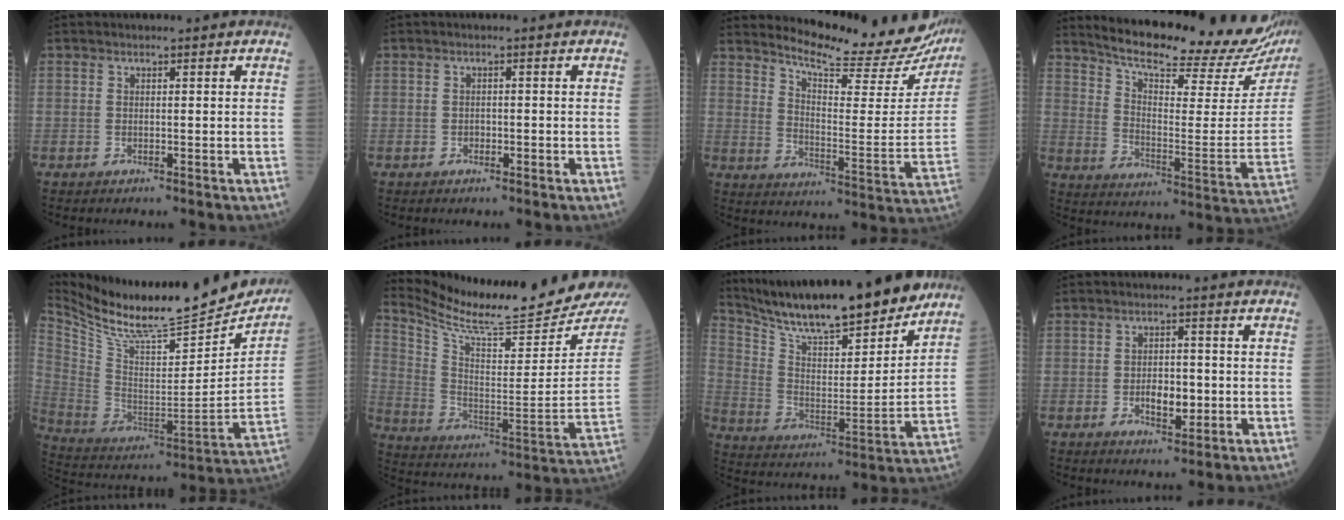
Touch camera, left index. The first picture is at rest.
{"total": 0.0}
{"total": 21.1, "force": [19.7, 2.2, 7.2], "torque": [-0.104, -0.089, 0.249]}
{"total": 25.1, "force": [22.2, 2.7, 11.4], "torque": [-0.177, -0.071, 0.295]}
{"total": 26.2, "force": [23.6, 3.8, 10.5], "torque": [-0.191, -0.065, 0.360]}
{"total": 19.0, "force": [18.2, -1.2, 5.3], "torque": [-0.108, -0.113, 0.284]}
{"total": 21.4, "force": [18.9, 2.5, 9.6], "torque": [-0.171, -0.014, 0.304]}
{"total": 4.1, "force": [-1.0, 2.1, 3.4], "torque": [-0.051, -0.001, -0.012]}